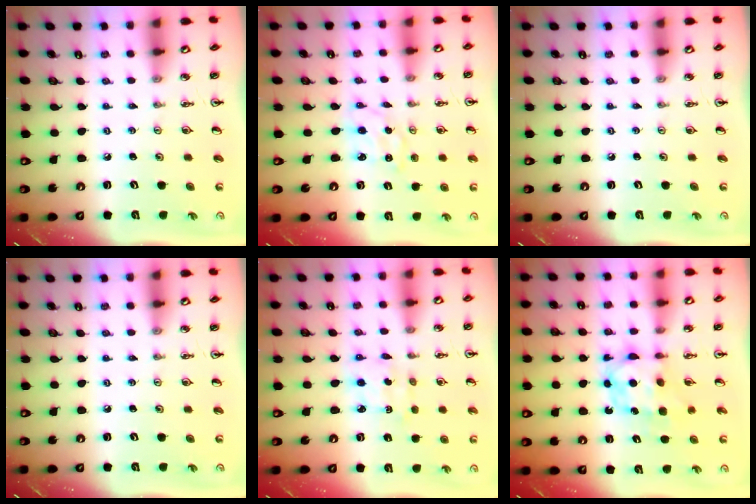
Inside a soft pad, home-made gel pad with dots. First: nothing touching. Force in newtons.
{"total": 1.7, "press": 1.7, "slide": 0.3}
{"total": 0.0}
{"total": 0.0}
{"total": 2.9, "press": 2.9, "slide": 0.2}
{"total": 6.6, "press": 6.6, "slide": 0.4}